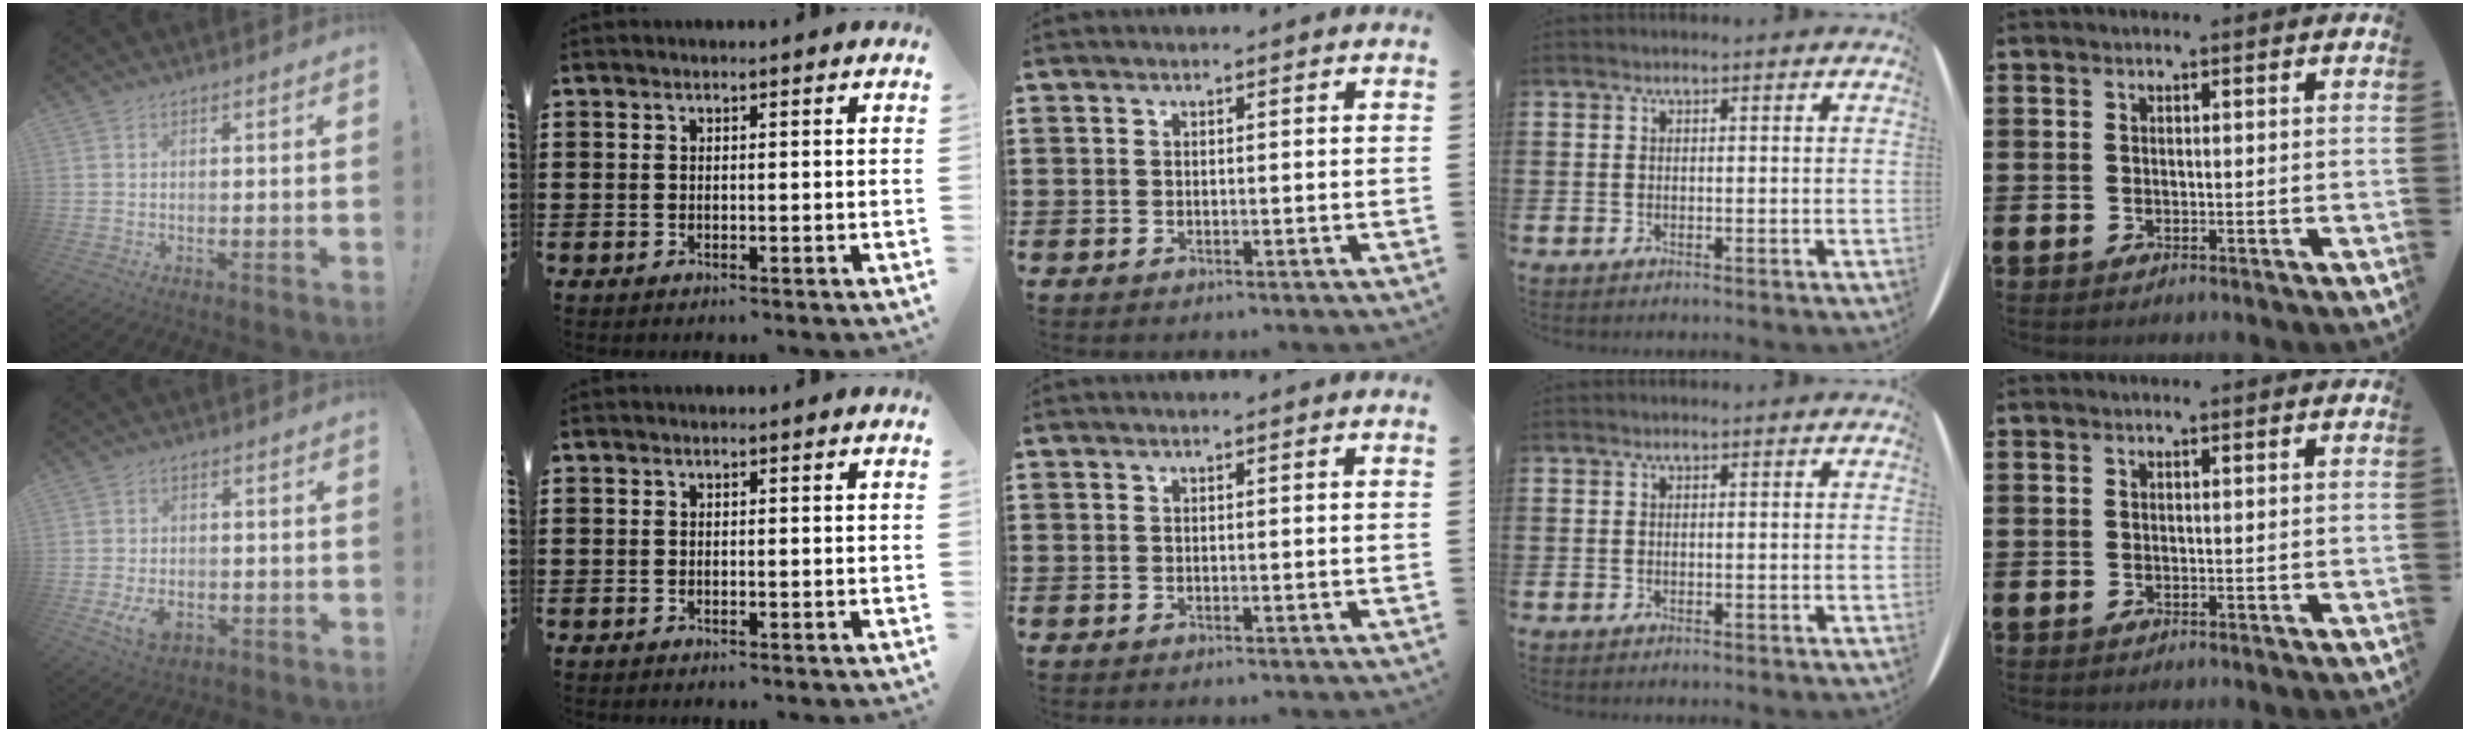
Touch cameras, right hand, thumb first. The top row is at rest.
{"thumb": {"total": 6.7, "force": [-2.6, 4.4, 4.4], "torque": [-0.075, 0.004, -0.045]}}